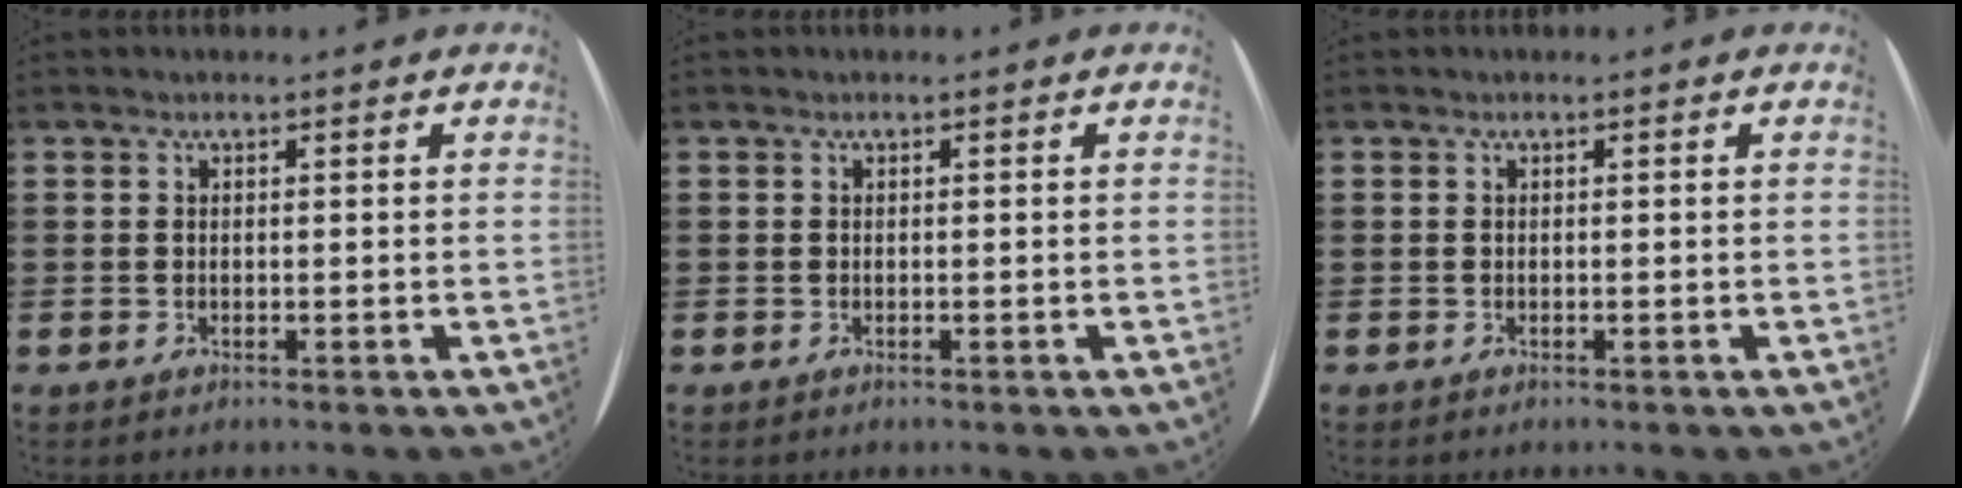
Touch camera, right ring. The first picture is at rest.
{"total": 0.0}
{"total": 0.0}